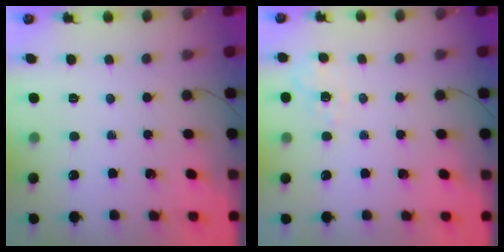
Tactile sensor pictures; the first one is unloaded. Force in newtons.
{"total": 8.1, "press": 7.8, "slide": 2.1}